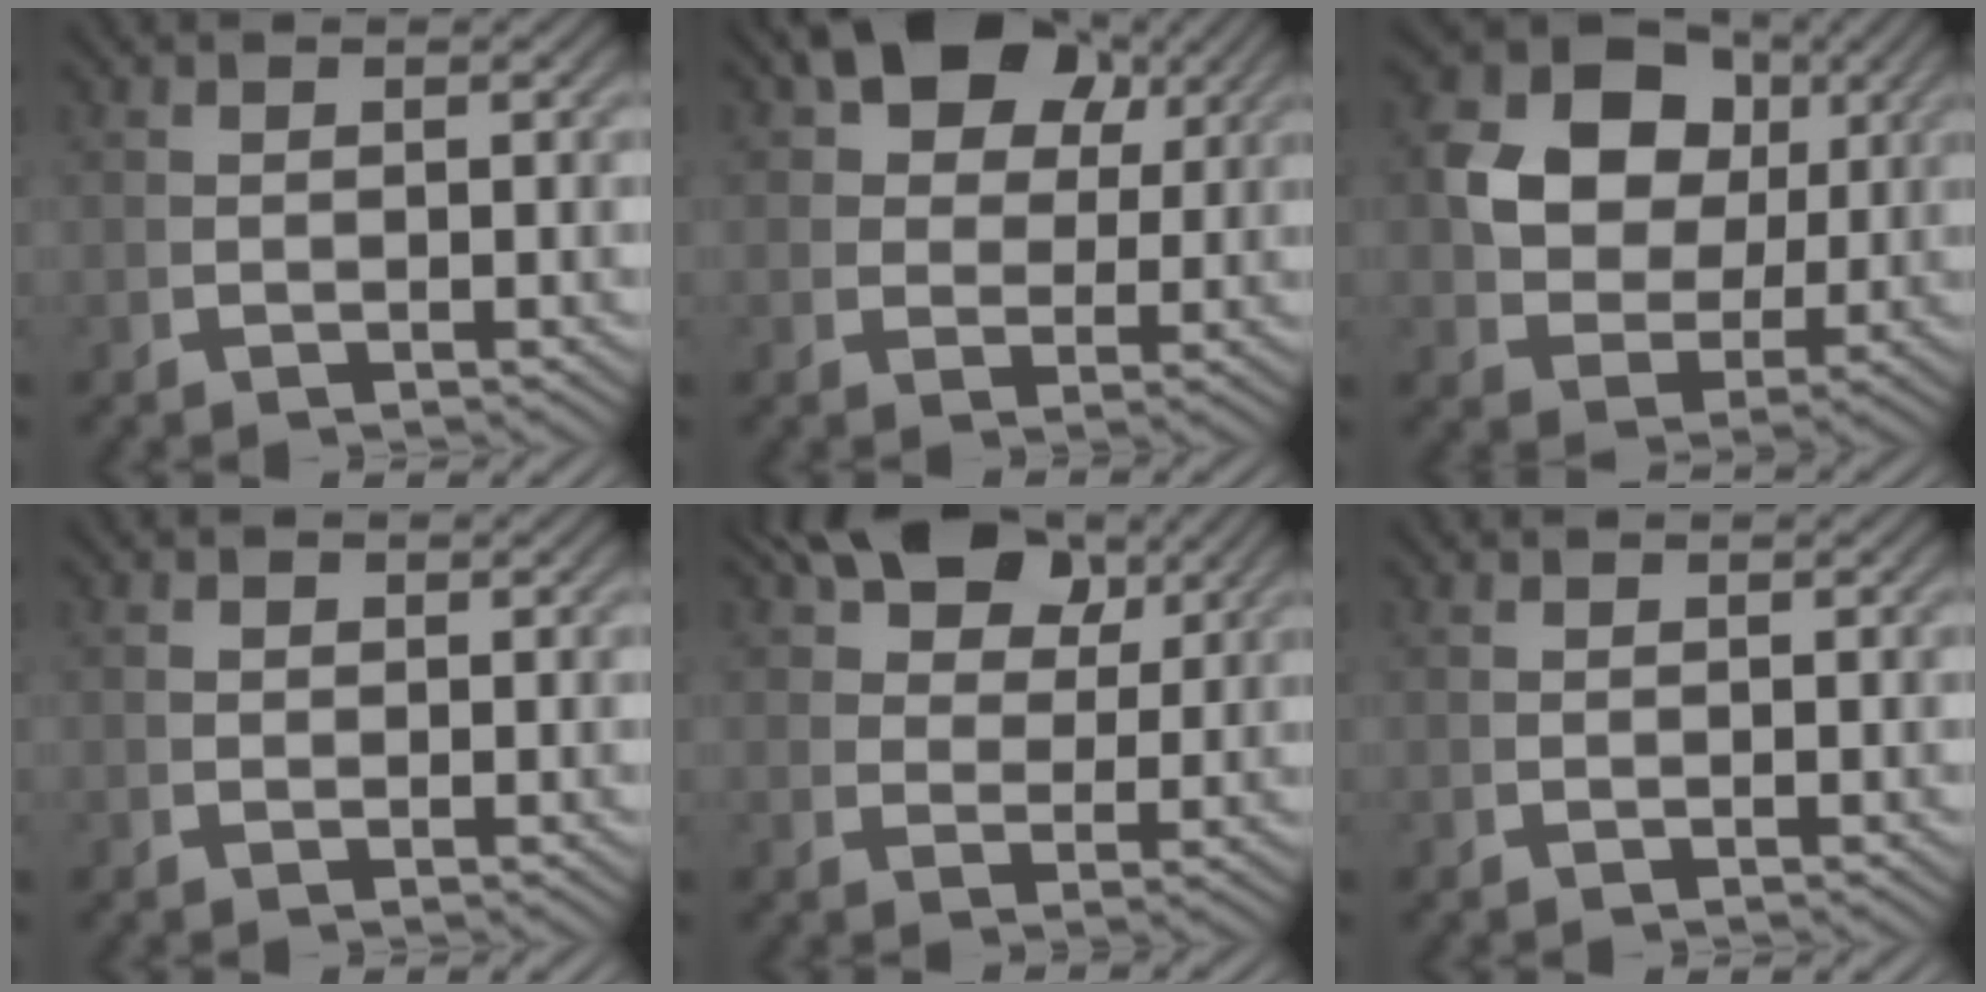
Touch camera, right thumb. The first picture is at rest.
{"total": 8.7, "force": [3.6, 6.0, 5.3], "torque": [-0.099, -0.009, 0.065]}
{"total": 10.9, "force": [2.6, 8.3, 6.6], "torque": [-0.159, -0.034, 0.059]}
{"total": 0.9, "force": [0.3, 0.7, 0.3], "torque": [-0.011, -0.008, 0.011]}
{"total": 9.2, "force": [4.7, 5.8, 5.3], "torque": [-0.091, -0.004, 0.082]}
{"total": 0.0}